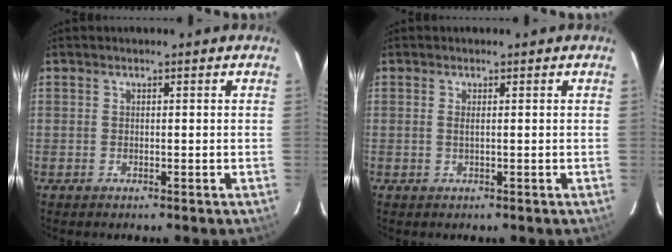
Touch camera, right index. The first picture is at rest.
{"total": 0.8, "force": [0.0, -0.2, 0.8], "torque": [-0.016, 0.000, 0.000]}